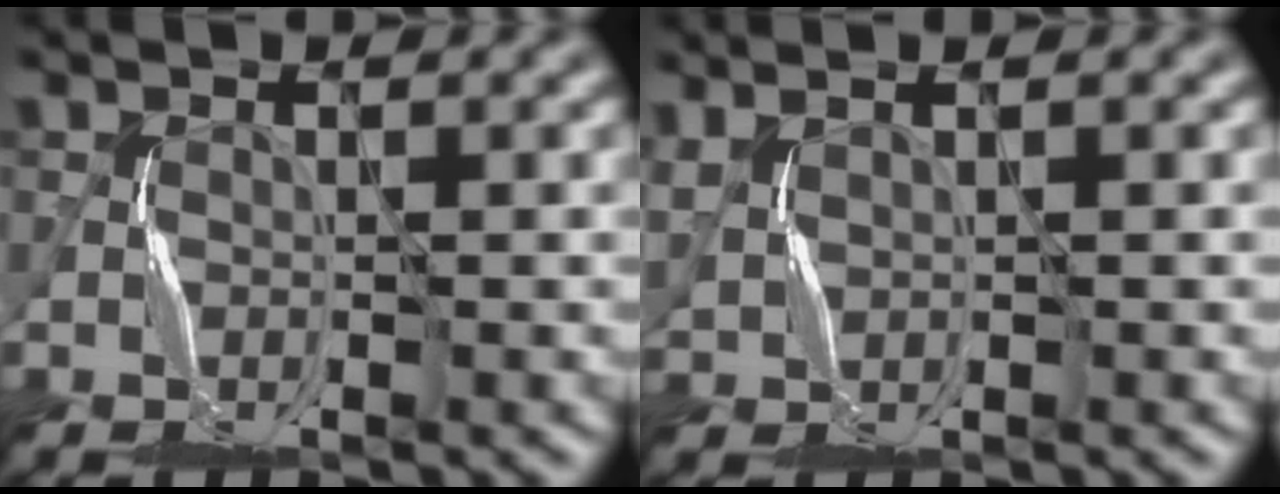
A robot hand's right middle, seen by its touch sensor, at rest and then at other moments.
{"total": 1.9, "force": [1.4, 0.7, 1.0], "torque": [-0.033, 0.007, 0.036]}